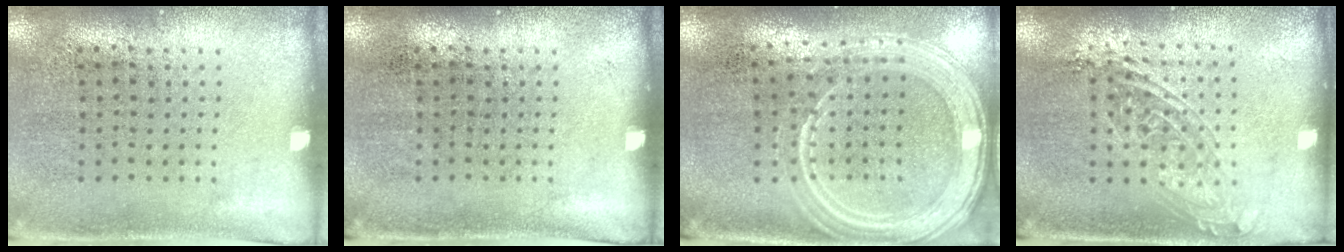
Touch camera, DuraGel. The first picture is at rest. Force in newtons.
{"total": 0.0}
{"total": 1.7, "press": 1.6, "slide": 0.4}
{"total": 1.6, "press": 1.3, "slide": 0.8}